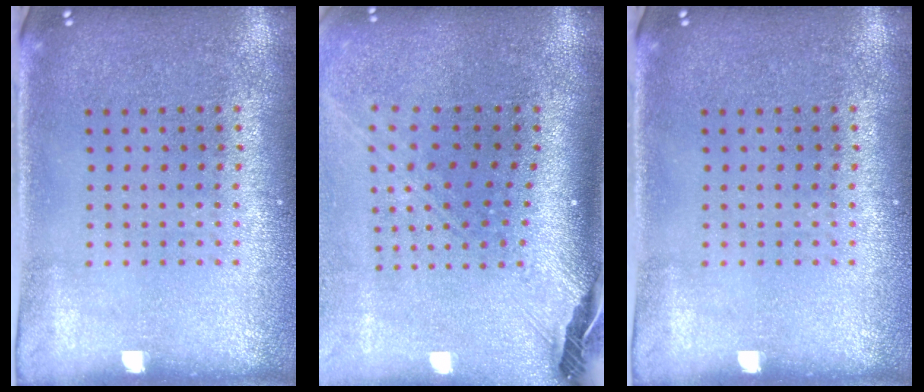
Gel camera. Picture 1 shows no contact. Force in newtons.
{"total": 2.8, "press": 2.0, "slide": 2.0}
{"total": 0.0}